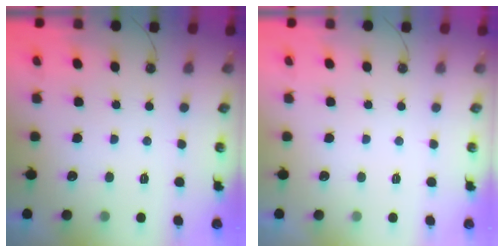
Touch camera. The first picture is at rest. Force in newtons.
{"total": 0.0}